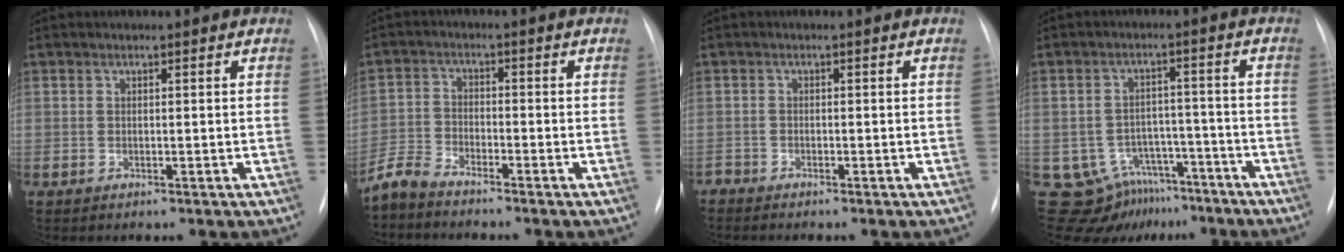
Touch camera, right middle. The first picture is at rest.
{"total": 4.1, "force": [-4.1, 0.3, 0.7], "torque": [-0.019, -0.018, -0.084]}
{"total": 1.1, "force": [-1.1, 0.0, -0.1], "torque": [0.000, -0.005, -0.020]}
{"total": 9.4, "force": [-6.6, 6.7, 0.7], "torque": [-0.013, 0.040, -0.084]}